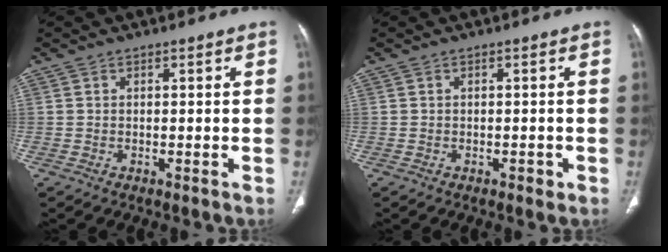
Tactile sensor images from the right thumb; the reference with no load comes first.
{"total": 1.2, "force": [-0.6, 0.7, 0.7], "torque": [-0.007, 0.001, -0.010]}